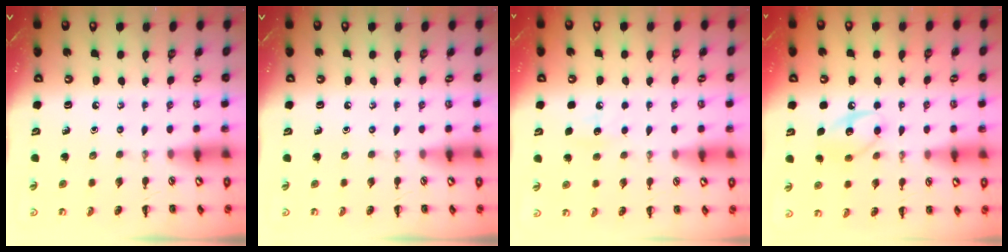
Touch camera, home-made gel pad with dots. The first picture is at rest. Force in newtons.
{"total": 0.0}
{"total": 6.1, "press": 5.9, "slide": 1.6}
{"total": 10.7, "press": 10.6, "slide": 0.8}